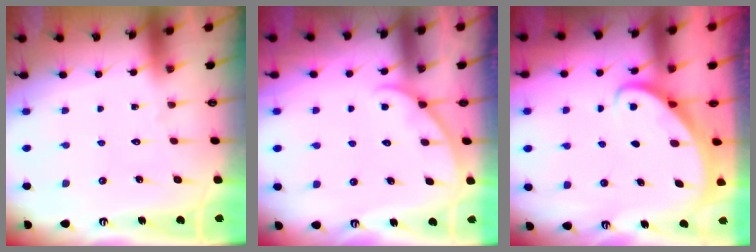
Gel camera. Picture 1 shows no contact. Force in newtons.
{"total": 4.3, "press": 4.2, "slide": 0.5}
{"total": 2.8, "press": 2.8, "slide": 0.2}